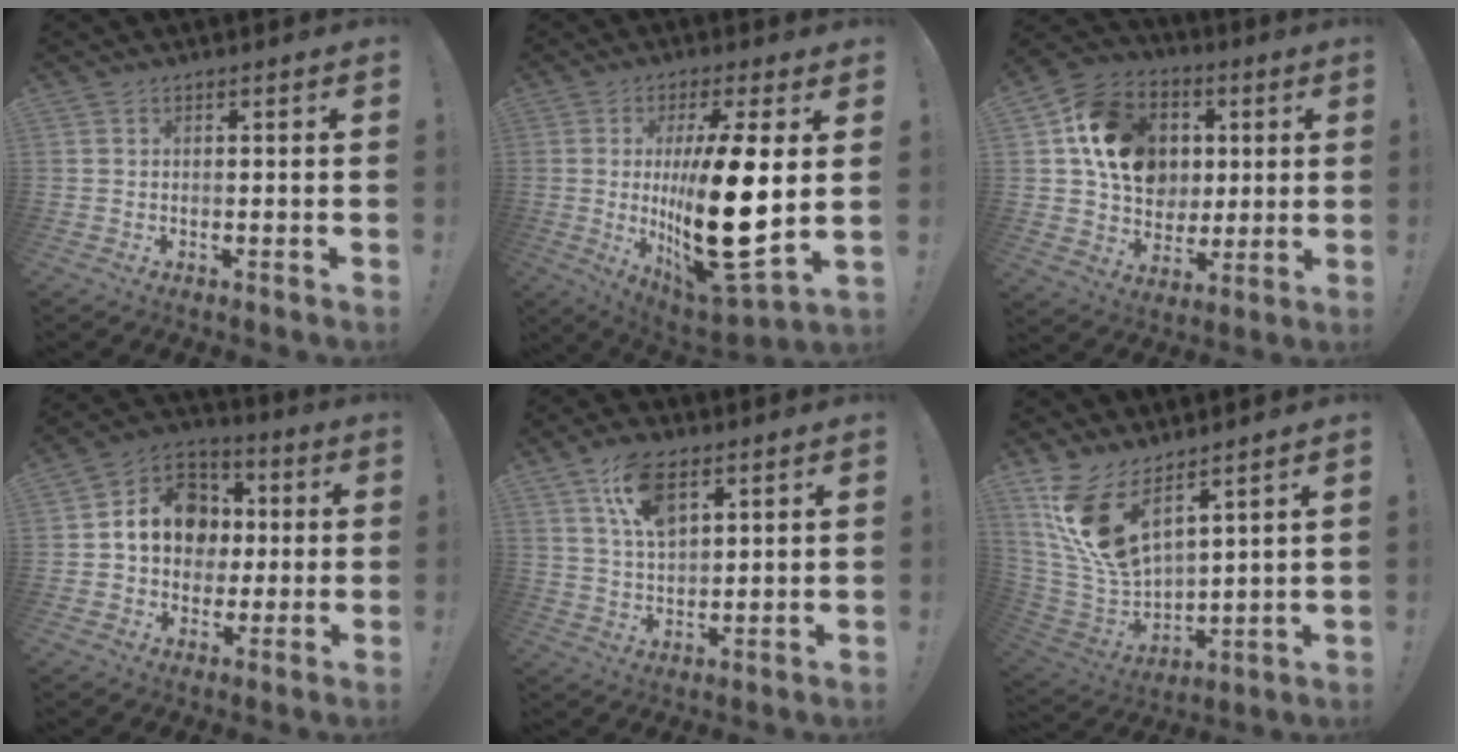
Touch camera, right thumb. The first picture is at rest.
{"total": 22.1, "force": [1.1, 6.4, 21.2], "torque": [-0.370, -0.030, 0.018]}
{"total": 18.2, "force": [4.1, 15.0, 9.4], "torque": [-0.145, 0.003, 0.100]}
{"total": 15.2, "force": [1.8, 13.0, 7.6], "torque": [-0.093, 0.012, 0.045]}
{"total": 11.2, "force": [6.2, 5.7, 7.4], "torque": [-0.136, -0.013, 0.117]}
{"total": 15.7, "force": [10.2, 6.9, 9.8], "torque": [-0.208, -0.080, 0.188]}